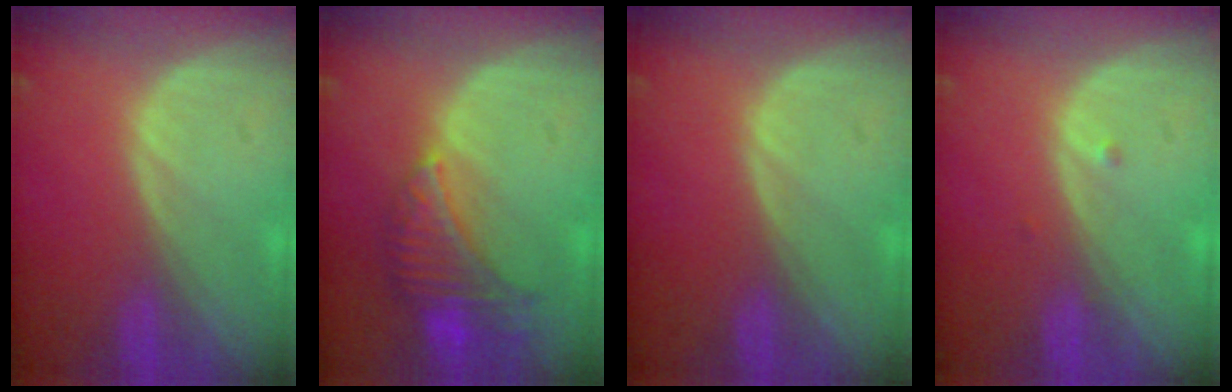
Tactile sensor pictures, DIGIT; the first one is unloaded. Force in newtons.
{"total": 8.1, "press": 7.0, "slide": 4.0}
{"total": 0.0}
{"total": 0.6, "press": 0.5, "slide": 0.3}